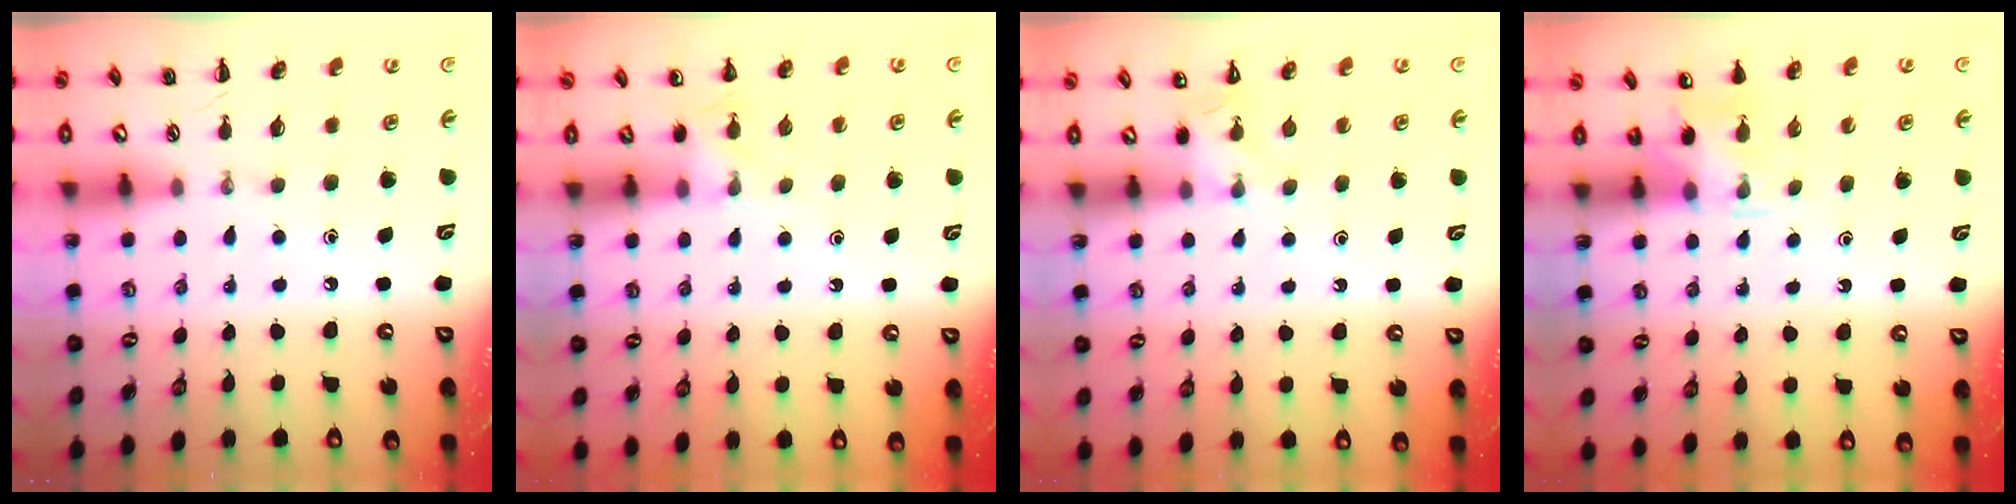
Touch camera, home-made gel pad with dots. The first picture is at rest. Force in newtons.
{"total": 5.0, "press": 4.6, "slide": 1.8}
{"total": 4.0, "press": 3.9, "slide": 1.1}
{"total": 4.8, "press": 4.6, "slide": 1.4}